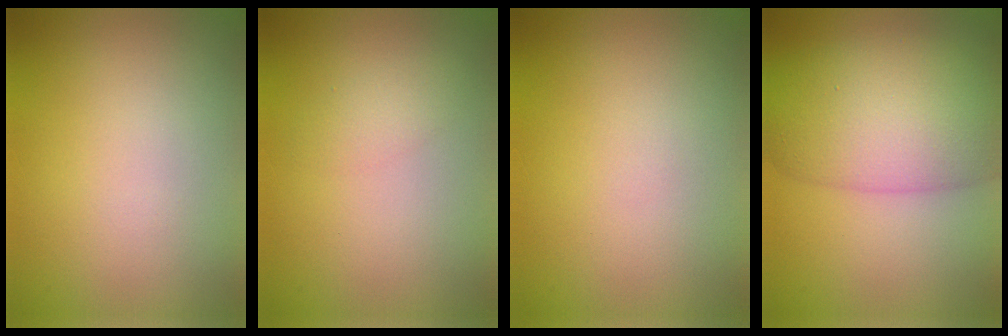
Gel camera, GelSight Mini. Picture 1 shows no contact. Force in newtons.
{"total": 1.3, "press": 1.3, "slide": 0.1}
{"total": 0.0}
{"total": 9.4, "press": 9.4, "slide": 0.2}